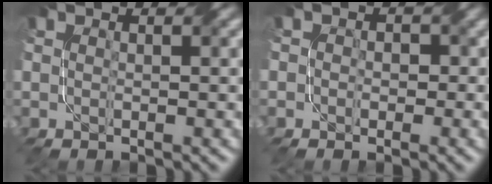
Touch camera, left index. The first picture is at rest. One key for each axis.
{"total": 2.5, "fx": 0.2, "fy": 2.3, "fz": 1.0, "tx": 0.006, "ty": 0.003, "tz": -0.020}